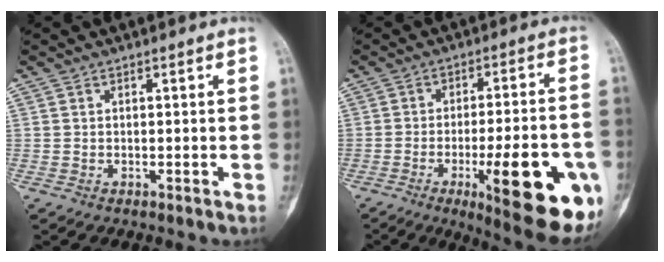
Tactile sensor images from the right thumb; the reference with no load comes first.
{"total": 21.6, "force": [-7.5, 5.8, 19.5], "torque": [-0.219, 0.005, -0.090]}